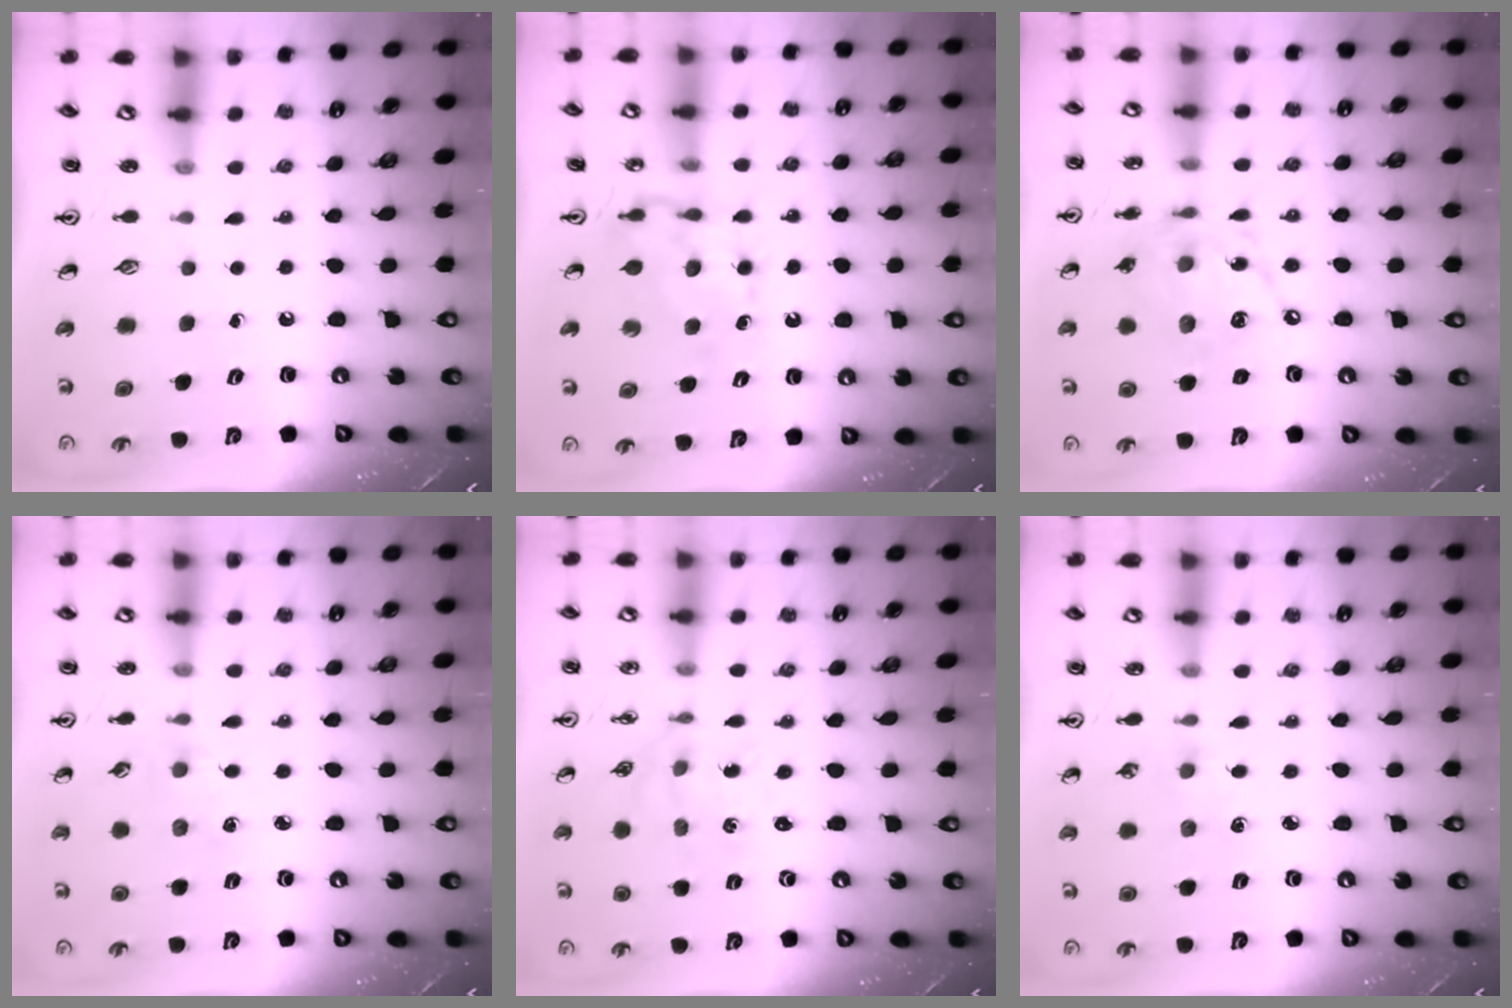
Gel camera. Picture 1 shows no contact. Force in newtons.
{"total": 8.0, "press": 8.0, "slide": 0.3}
{"total": 13.4, "press": 13.4, "slide": 1.0}
{"total": 2.8, "press": 2.8, "slide": 0.4}
{"total": 1.2, "press": 1.2, "slide": 0.2}
{"total": 1.5, "press": 1.4, "slide": 0.2}